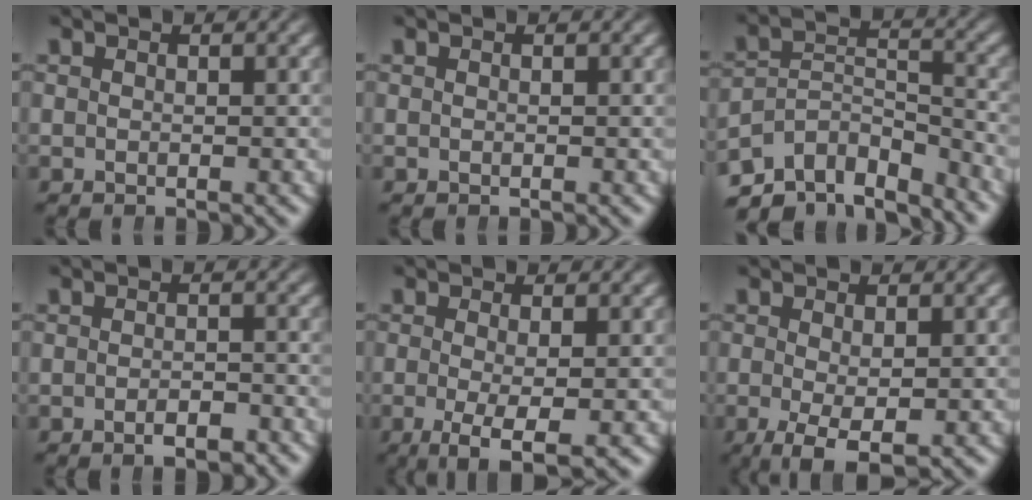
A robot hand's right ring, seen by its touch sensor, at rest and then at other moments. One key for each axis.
{"total": 0.0}
{"total": 11.5, "fx": -7.1, "fy": 7.0, "fz": 5.7, "tx": -0.105, "ty": -0.054, "tz": -0.101}
{"total": 1.9, "fx": -1.6, "fy": 0.4, "fz": 0.9, "tx": -0.012, "ty": 0.001, "tz": -0.028}
{"total": 5.4, "fx": -3.2, "fy": 1.5, "fz": 4.1, "tx": -0.087, "ty": -0.042, "tz": -0.032}
{"total": 4.8, "fx": -2.8, "fy": 1.8, "fz": 3.5, "tx": -0.073, "ty": -0.041, "tz": -0.023}